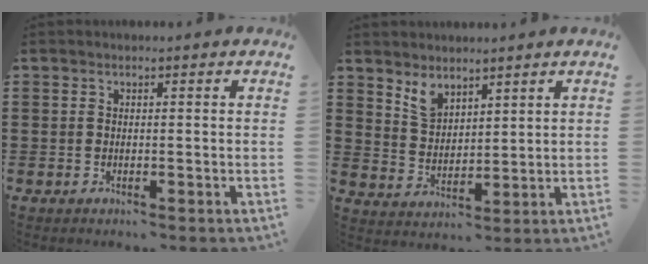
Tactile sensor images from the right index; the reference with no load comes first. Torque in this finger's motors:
{"motor_torque": [-0.27, 0.64, 0.06, 0.03]}